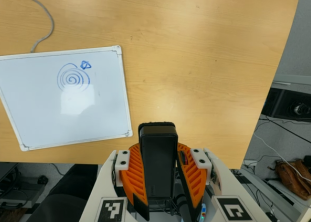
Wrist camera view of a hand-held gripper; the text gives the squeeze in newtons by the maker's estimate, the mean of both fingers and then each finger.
{"total": 11.4, "left": 9.4, "right": 13.4}